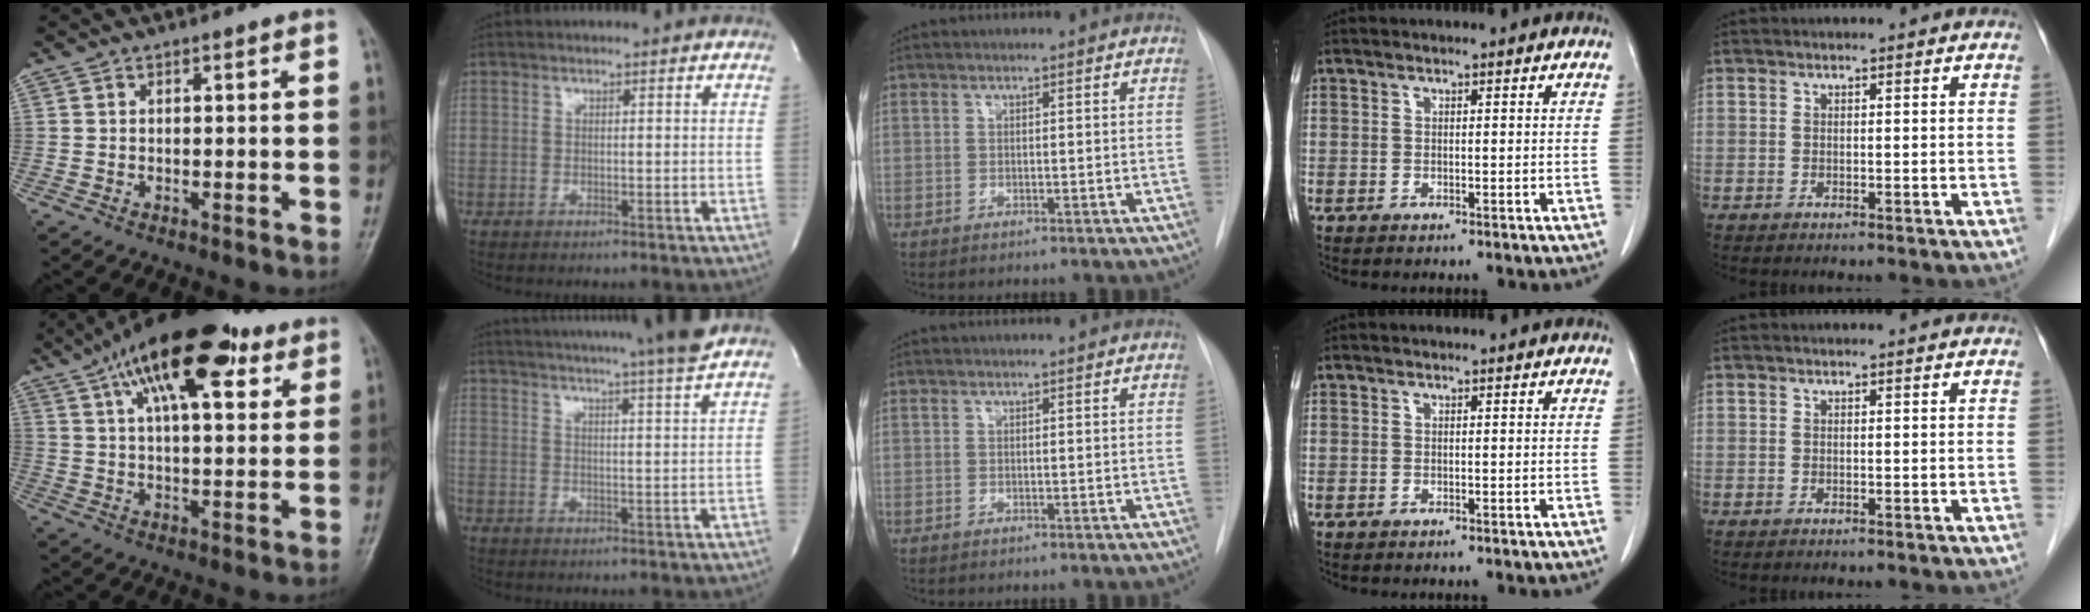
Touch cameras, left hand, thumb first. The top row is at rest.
{"thumb": {"total": 20.6, "force": [11.1, 8.3, 15.2], "torque": [-0.224, -0.007, 0.176]}, "index": {"total": 16.0, "force": [14.1, -1.7, 7.3], "torque": [-0.128, -0.025, 0.187]}}